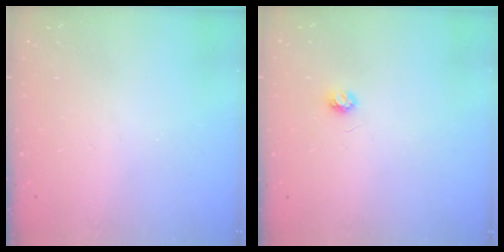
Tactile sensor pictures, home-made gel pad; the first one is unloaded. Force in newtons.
{"total": 3.2, "press": 3.2, "slide": 0.3}